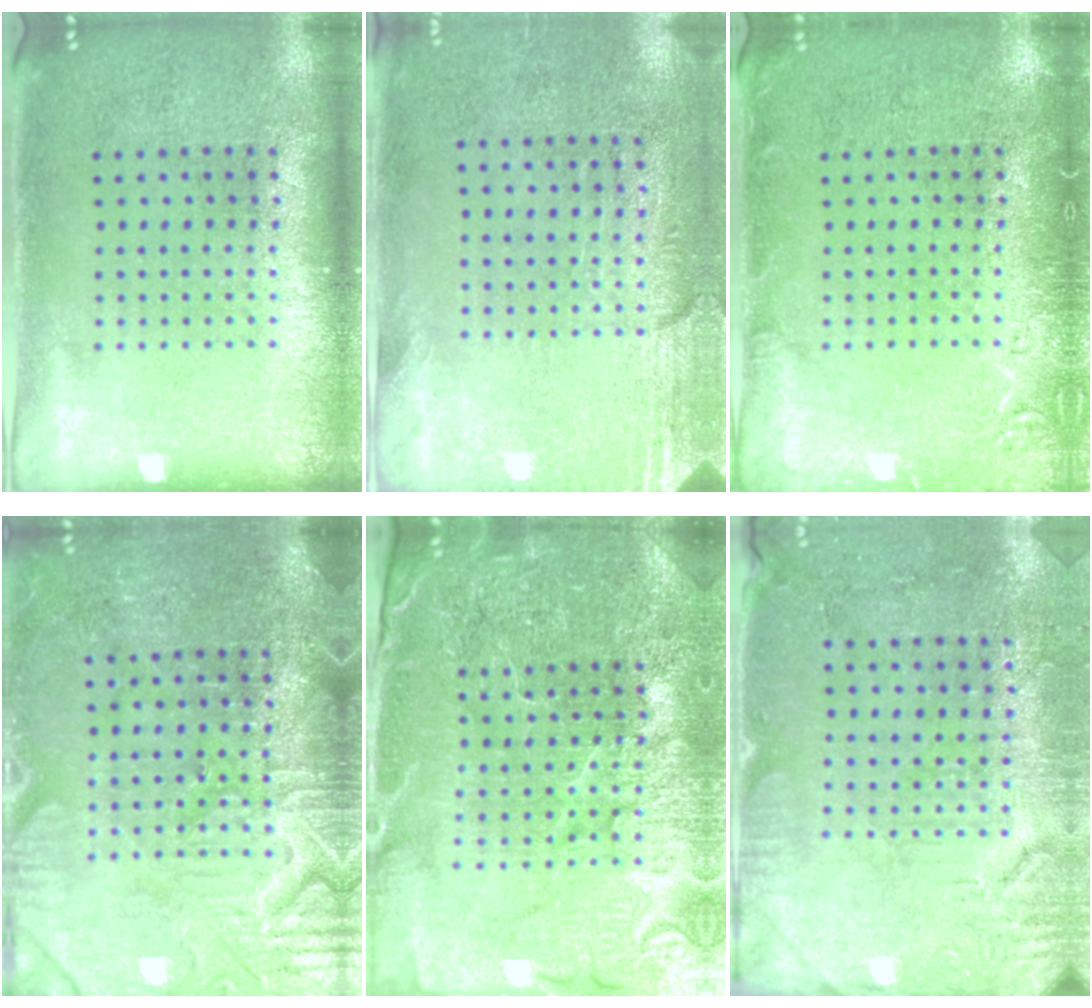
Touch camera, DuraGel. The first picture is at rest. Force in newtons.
{"total": 2.8, "press": 2.4, "slide": 1.4}
{"total": 2.0, "press": 2.0, "slide": 0.4}
{"total": 3.9, "press": 3.8, "slide": 1.0}
{"total": 5.2, "press": 4.8, "slide": 2.0}
{"total": 2.9, "press": 2.7, "slide": 1.1}